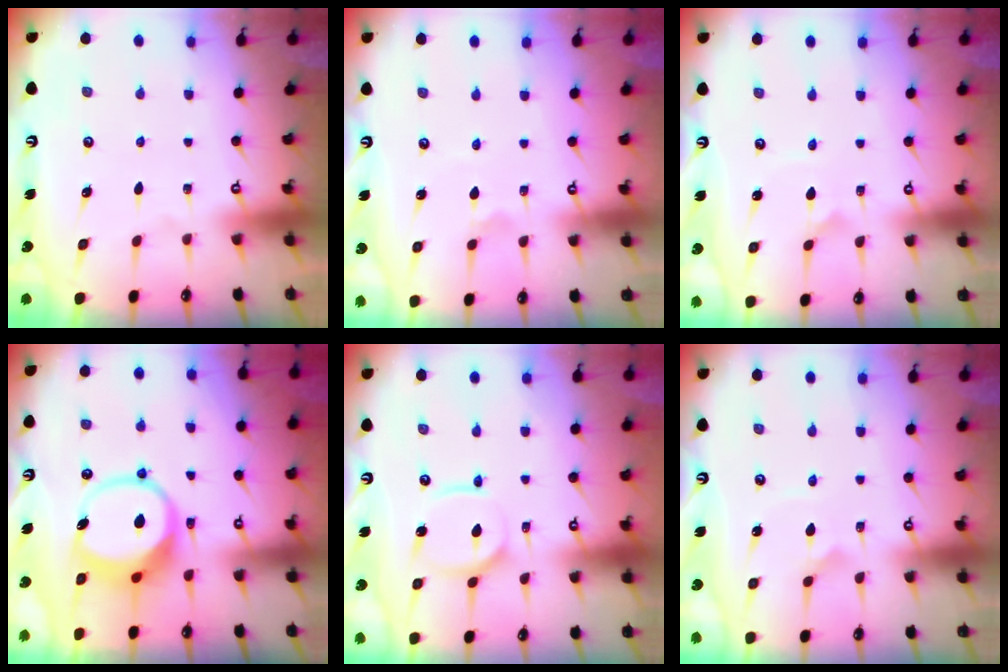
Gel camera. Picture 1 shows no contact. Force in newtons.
{"total": 1.6, "press": 1.6, "slide": 0.3}
{"total": 1.2, "press": 1.2, "slide": 0.0}
{"total": 10.5, "press": 10.4, "slide": 1.6}
{"total": 8.0, "press": 8.0, "slide": 0.7}
{"total": 3.0, "press": 3.0, "slide": 0.1}